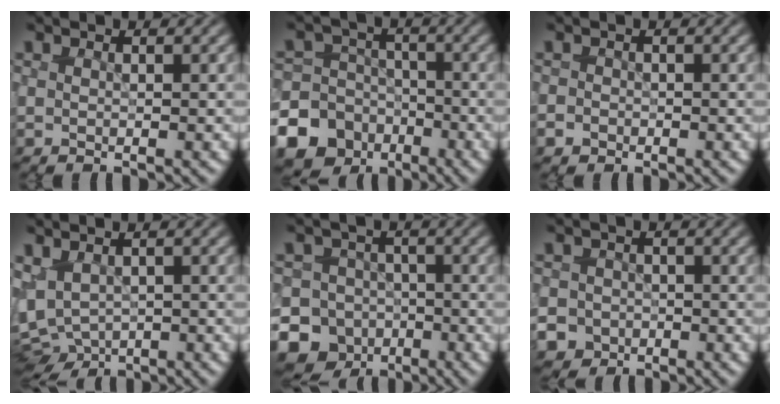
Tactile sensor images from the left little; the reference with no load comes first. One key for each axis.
{"total": 13.4, "fx": -6.9, "fy": 11.2, "fz": 2.5, "tx": -0.076, "ty": -0.042, "tz": -0.123}
{"total": 0.7, "fx": -0.4, "fy": 0.5, "fz": -0.2, "tx": 0.006, "ty": 0.004, "tz": -0.006}
{"total": 3.2, "fx": -0.9, "fy": 2.3, "fz": 2.0, "tx": -0.043, "ty": -0.009, "tz": -0.004}
{"total": 12.6, "fx": -7.3, "fy": 10.0, "fz": 2.2, "tx": -0.042, "ty": -0.029, "tz": -0.133}
{"total": 6.2, "fx": -3.5, "fy": 5.1, "fz": 0.8, "tx": -0.014, "ty": -0.019, "tz": -0.068}